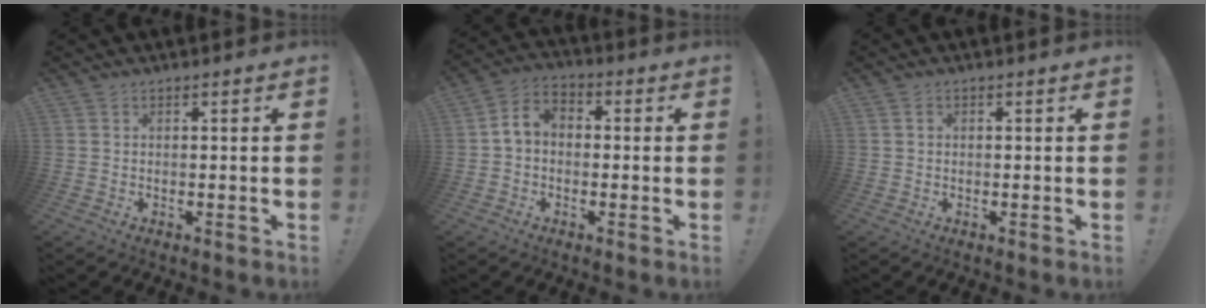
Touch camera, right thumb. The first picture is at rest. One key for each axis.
{"total": 6.4, "fx": -0.2, "fy": 4.7, "fz": 4.3, "tx": -0.098, "ty": 0.014, "tz": -0.002}
{"total": 0.8, "fx": 0.2, "fy": 0.7, "fz": 0.3, "tx": -0.013, "ty": 0.006, "tz": 0.006}